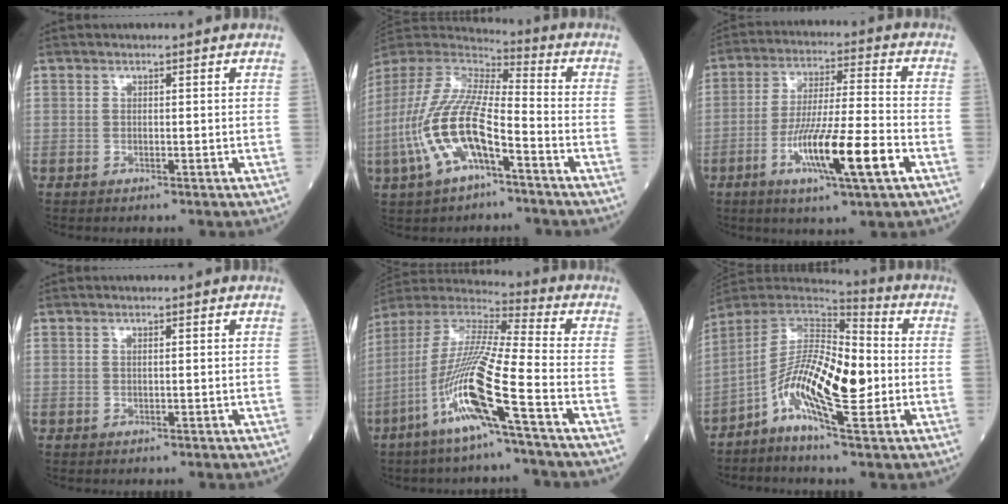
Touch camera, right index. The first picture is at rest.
{"total": 16.0, "force": [-6.1, 4.9, 14.0], "torque": [-0.311, -0.002, -0.113]}
{"total": 13.4, "force": [-5.1, 0.5, 12.3], "torque": [-0.226, -0.013, -0.088]}
{"total": 0.0}
{"total": 15.7, "force": [-6.6, -0.3, 14.3], "torque": [-0.300, -0.015, -0.132]}
{"total": 14.0, "force": [-3.2, 3.1, 13.2], "torque": [-0.246, 0.011, -0.063]}